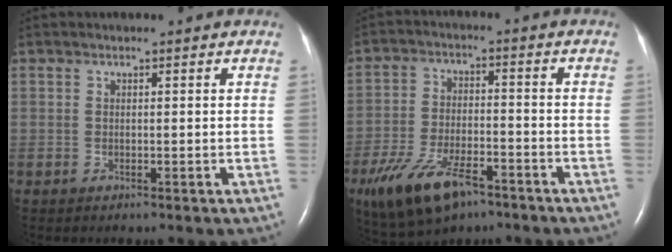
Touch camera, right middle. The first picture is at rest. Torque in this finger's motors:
{"motor_torque": [1.25, -0.89, 0.59, 0.08]}